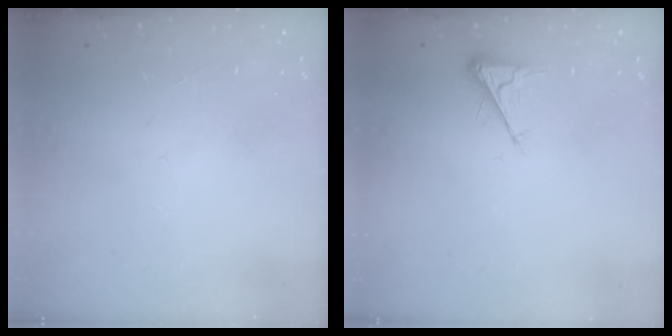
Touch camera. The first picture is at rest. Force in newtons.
{"total": 2.8, "press": 2.8, "slide": 0.4}